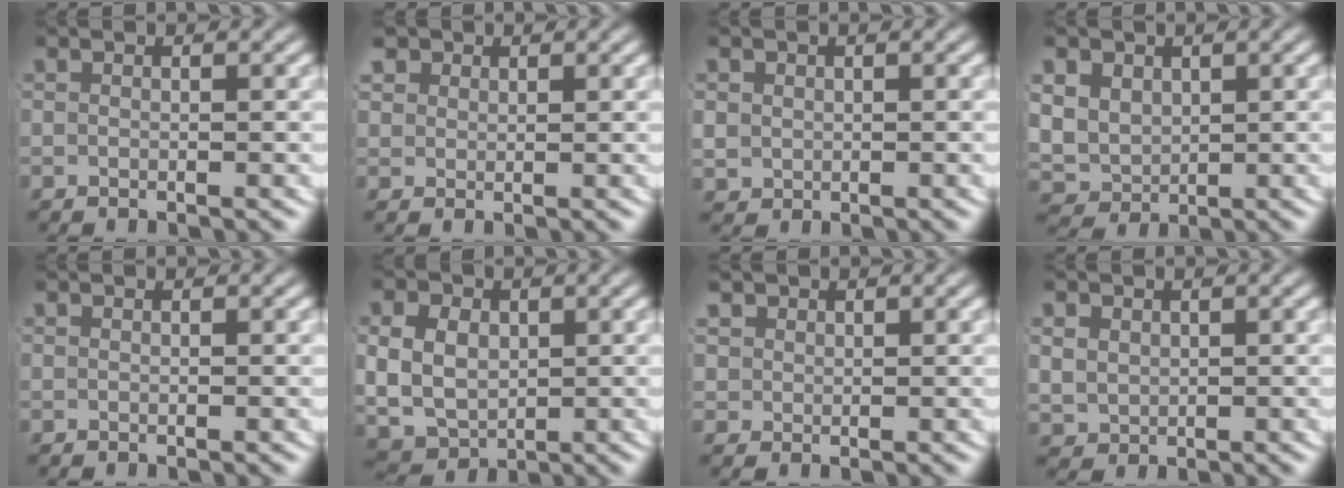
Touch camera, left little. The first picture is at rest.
{"total": 2.3, "force": [1.5, 1.6, 0.7], "torque": [-0.027, -0.006, 0.033]}
{"total": 2.7, "force": [0.2, 2.6, 1.0], "torque": [-0.040, -0.015, 0.011]}
{"total": 7.6, "force": [0.2, 7.1, 2.8], "torque": [-0.096, -0.040, 0.017]}
{"total": 0.0}
{"total": 9.4, "force": [-0.6, 8.4, 4.3], "torque": [-0.106, -0.044, 0.002]}
{"total": 3.0, "force": [1.3, 2.5, 0.8], "torque": [-0.034, -0.010, 0.030]}
{"total": 3.0, "force": [0.7, 2.7, 1.2], "torque": [-0.039, -0.014, 0.024]}